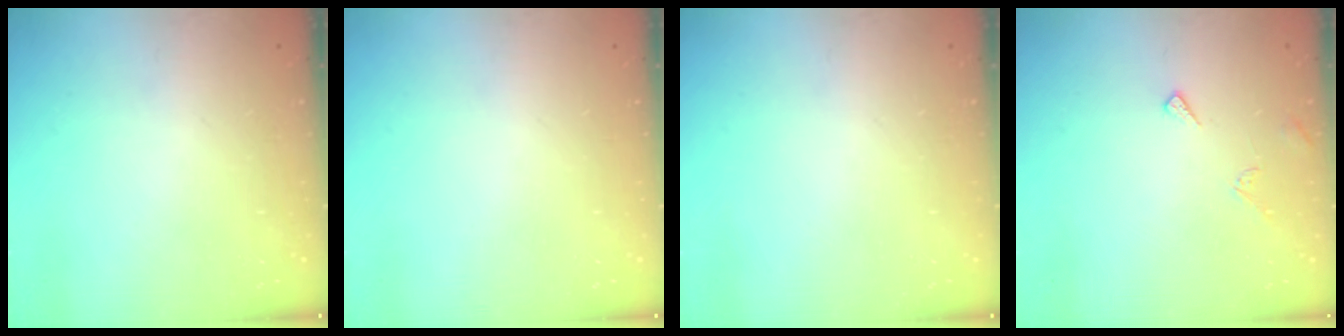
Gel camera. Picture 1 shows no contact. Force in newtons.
{"total": 0.0}
{"total": 0.0}
{"total": 5.6, "press": 5.5, "slide": 0.5}